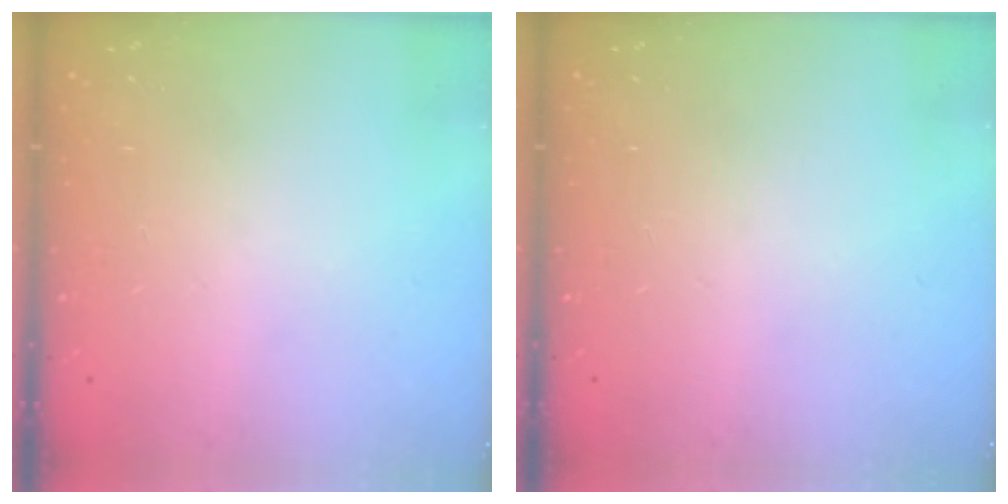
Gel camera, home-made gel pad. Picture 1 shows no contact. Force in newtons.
{"total": 0.0}